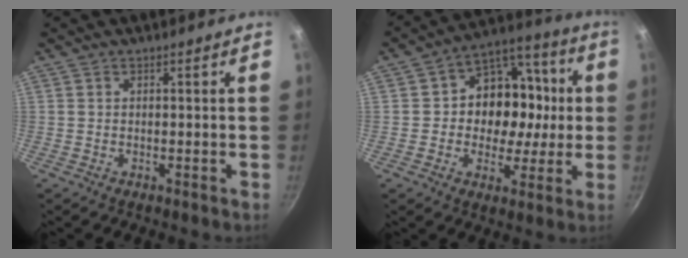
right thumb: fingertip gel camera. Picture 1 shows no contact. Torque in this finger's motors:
{"motor_torque": [-0.09, 0.41, 0.15, 0.18, 0.04]}